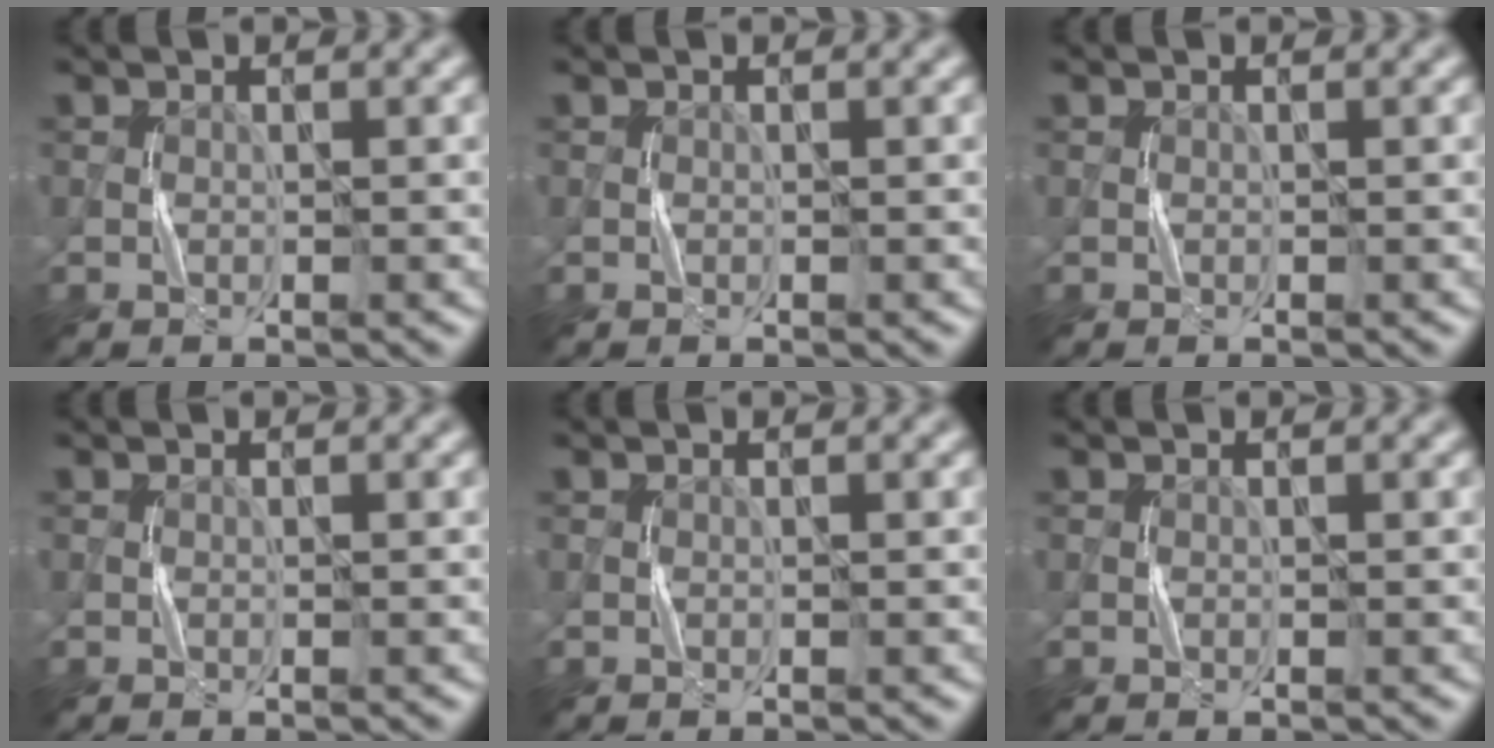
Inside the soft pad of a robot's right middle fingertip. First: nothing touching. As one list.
[{"total": 0.0}, {"total": 0.0}, {"total": 0.0}, {"total": 0.0}, {"total": 0.0}]